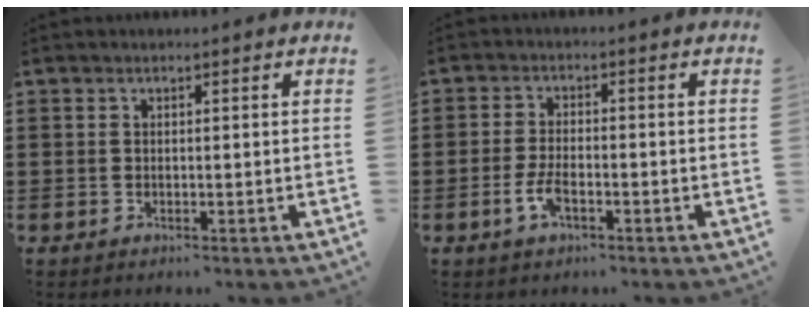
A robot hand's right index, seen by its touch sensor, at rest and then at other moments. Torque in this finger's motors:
{"motor_torque": [2.14, 0.00, 0.10, 0.07]}